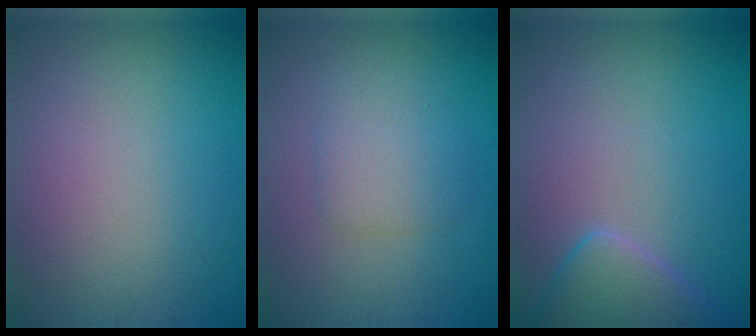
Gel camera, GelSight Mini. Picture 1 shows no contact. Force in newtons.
{"total": 3.0, "press": 3.0, "slide": 0.0}
{"total": 4.2, "press": 4.1, "slide": 0.3}